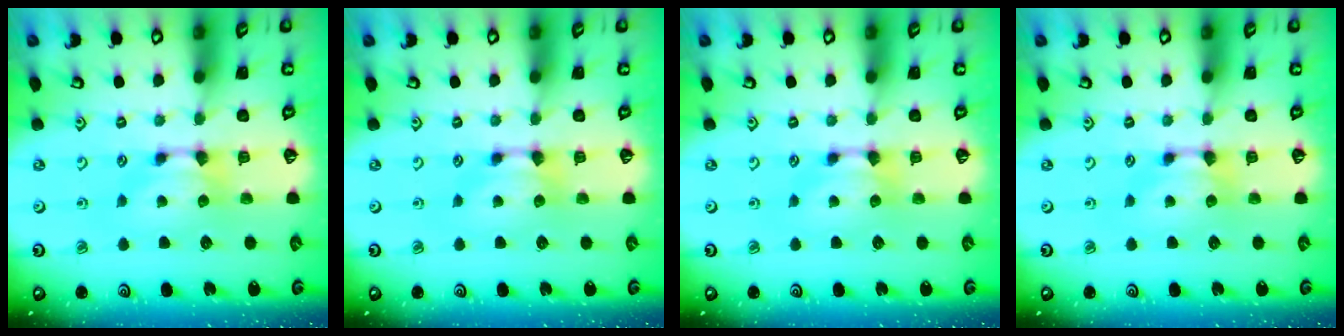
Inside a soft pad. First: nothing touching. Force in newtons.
{"total": 0.0}
{"total": 0.0}
{"total": 0.0}